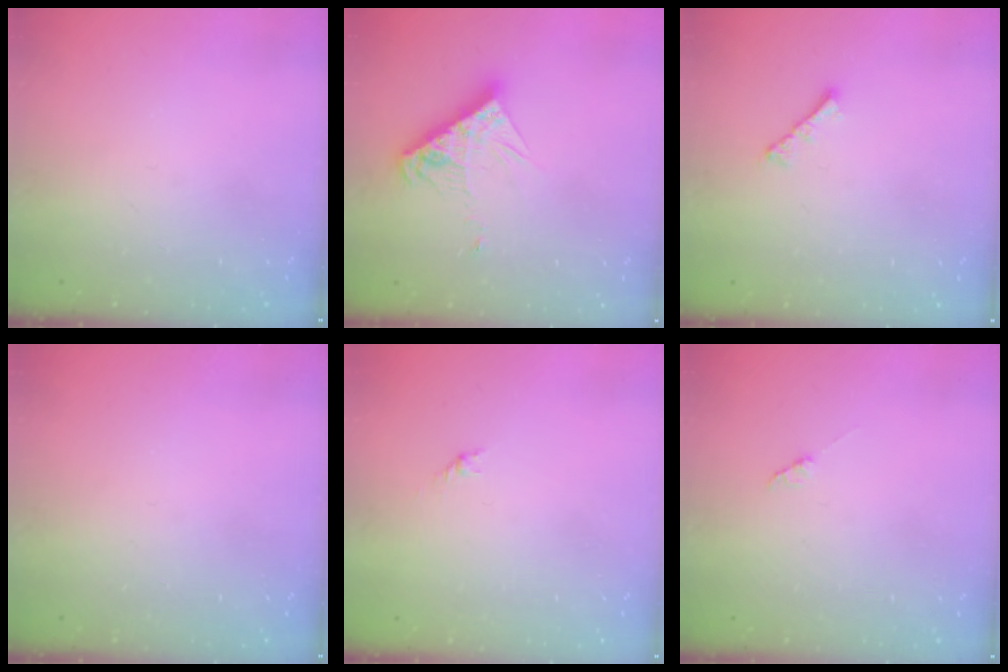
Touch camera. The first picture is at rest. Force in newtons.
{"total": 10.5, "press": 10.4, "slide": 0.9}
{"total": 3.0, "press": 3.0, "slide": 0.5}
{"total": 0.0}
{"total": 1.7, "press": 1.6, "slide": 0.7}
{"total": 1.4, "press": 1.4, "slide": 0.2}